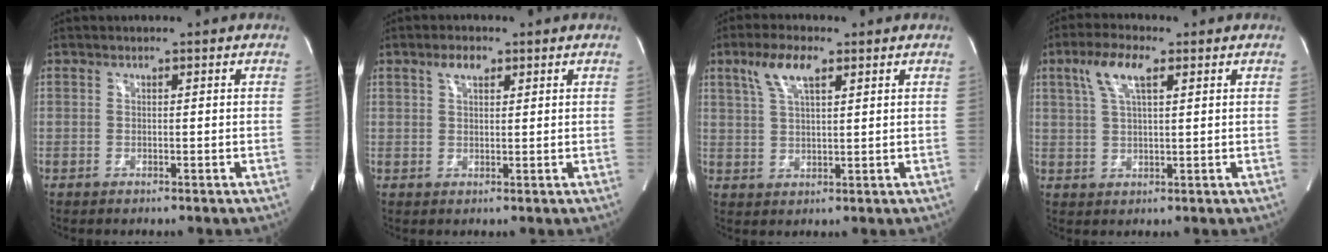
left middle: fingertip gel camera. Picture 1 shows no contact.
{"total": 2.7, "force": [1.6, 1.2, 1.8], "torque": [-0.038, 0.009, 0.031]}
{"total": 6.2, "force": [3.4, 1.7, 4.9], "torque": [-0.107, 0.014, 0.067]}
{"total": 6.3, "force": [2.9, 1.6, 5.3], "torque": [-0.114, 0.017, 0.057]}